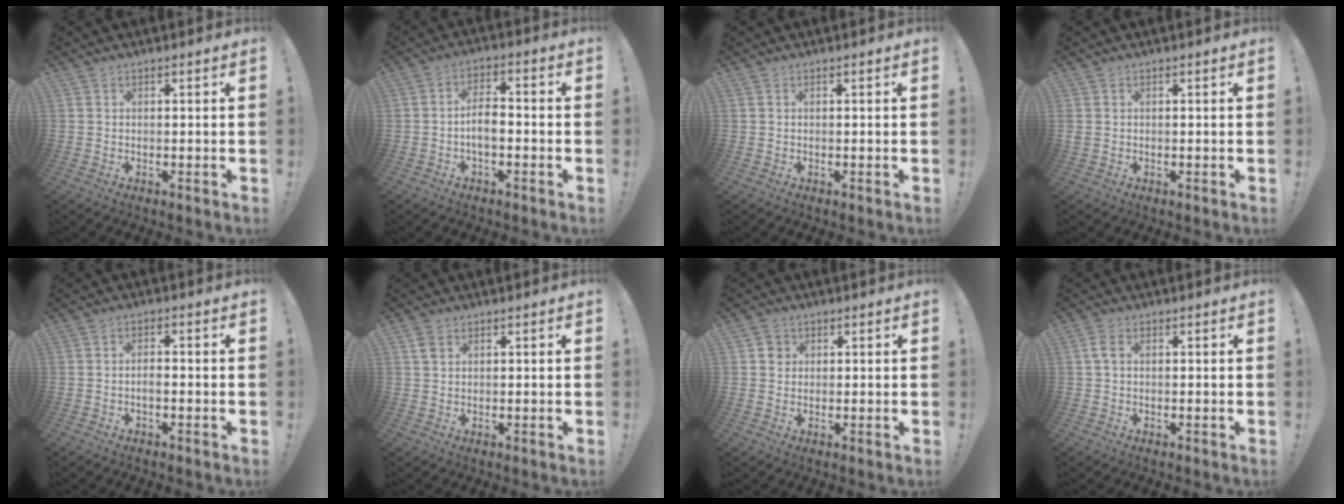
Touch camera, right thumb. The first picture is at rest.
{"total": 5.7, "force": [-1.6, 2.8, 4.6], "torque": [-0.086, 0.007, -0.028]}
{"total": 0.0}
{"total": 1.1, "force": [0.4, 0.7, 0.7], "torque": [-0.015, 0.003, 0.008]}
{"total": 2.3, "force": [-1.0, 0.9, 1.9], "torque": [-0.031, 0.005, -0.016]}
{"total": 2.3, "force": [1.3, 1.4, 1.2], "torque": [-0.013, -0.004, 0.022]}
{"total": 3.3, "force": [0.7, 3.1, 0.6], "torque": [0.003, 0.000, 0.010]}
{"total": 2.8, "force": [0.5, 1.8, 2.1], "torque": [-0.036, 0.005, 0.009]}